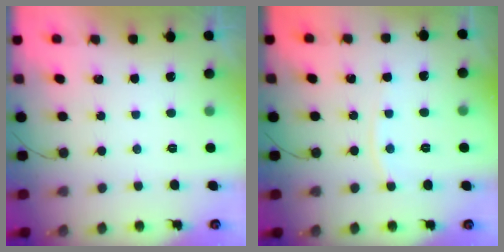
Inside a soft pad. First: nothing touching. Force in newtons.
{"total": 3.9, "press": 3.9, "slide": 0.6}